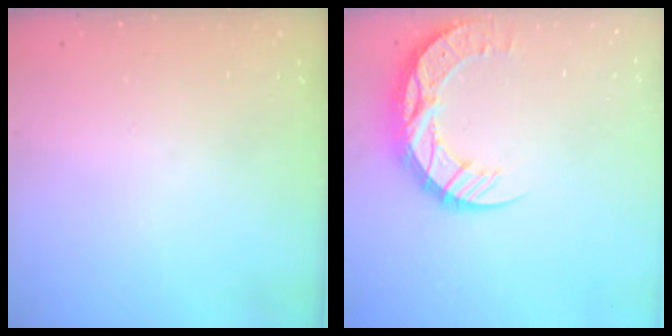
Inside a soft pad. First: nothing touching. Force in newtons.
{"total": 13.3, "press": 13.2, "slide": 1.0}